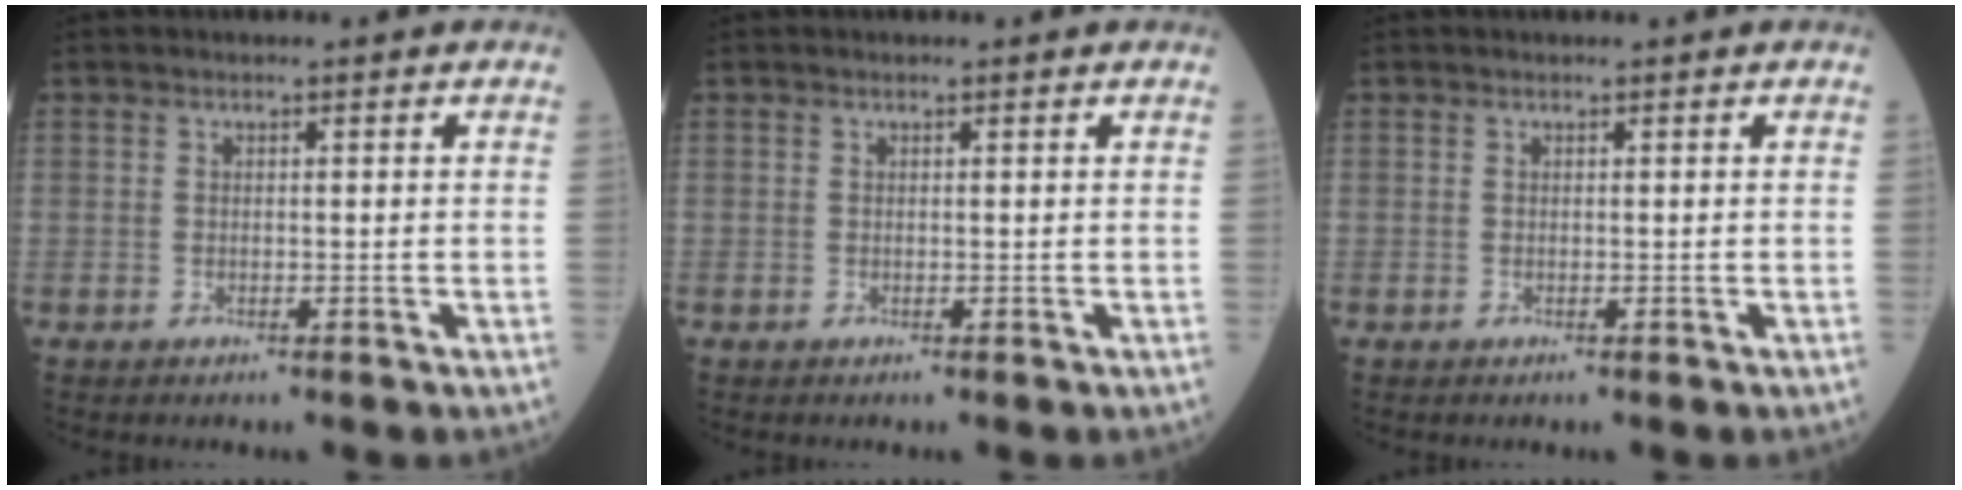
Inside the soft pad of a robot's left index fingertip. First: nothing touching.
{"total": 0.0}
{"total": 0.0}